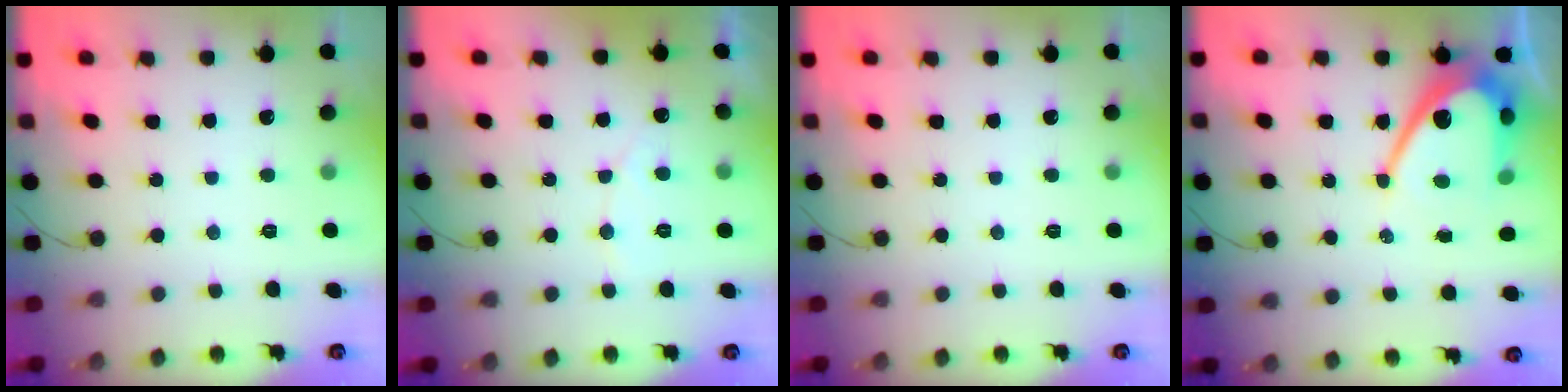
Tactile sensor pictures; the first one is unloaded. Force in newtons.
{"total": 4.3, "press": 4.3, "slide": 0.3}
{"total": 0.0}
{"total": 12.8, "press": 12.8, "slide": 0.9}